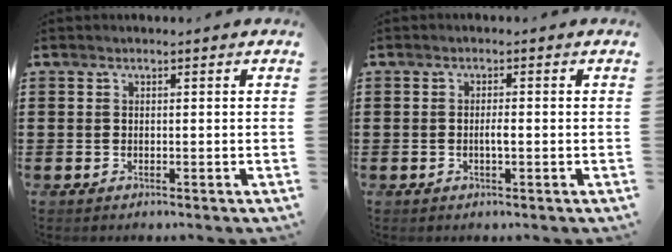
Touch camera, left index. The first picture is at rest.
{"total": 1.6, "force": [-0.3, 0.3, 1.5], "torque": [-0.030, 0.001, -0.007]}